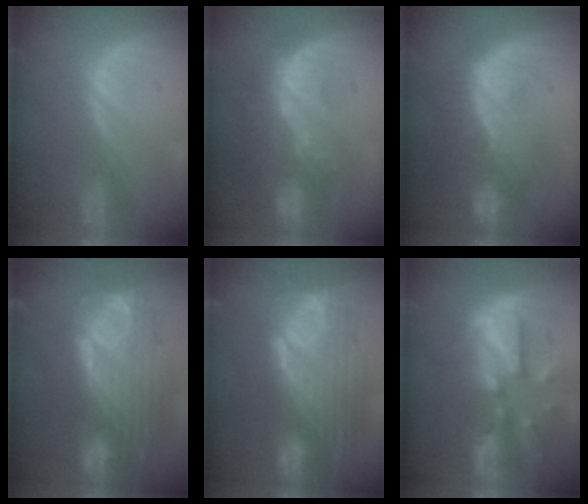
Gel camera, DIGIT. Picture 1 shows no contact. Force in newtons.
{"total": 9.9, "press": 9.1, "slide": 3.7}
{"total": 10.3, "press": 8.8, "slide": 5.4}
{"total": 12.7, "press": 10.7, "slide": 6.8}
{"total": 12.6, "press": 10.7, "slide": 6.6}
{"total": 12.1, "press": 10.4, "slide": 6.2}